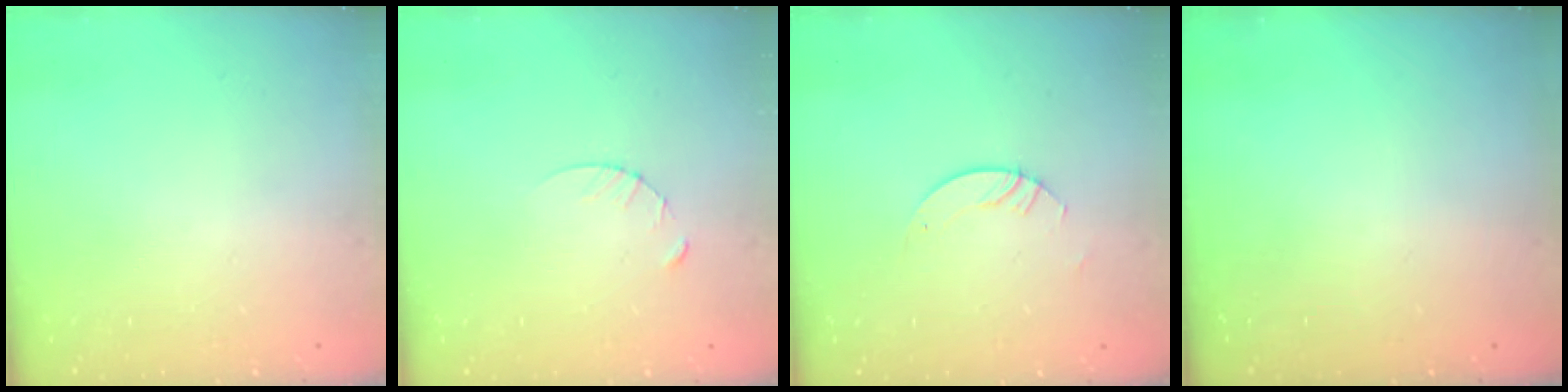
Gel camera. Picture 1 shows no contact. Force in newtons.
{"total": 3.3, "press": 3.3, "slide": 0.4}
{"total": 2.1, "press": 2.1, "slide": 0.2}
{"total": 0.0}